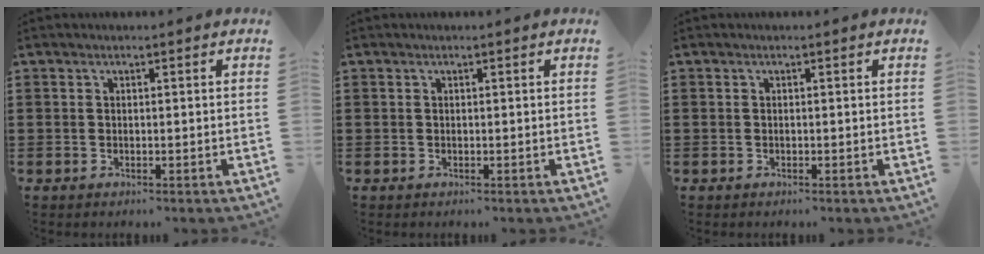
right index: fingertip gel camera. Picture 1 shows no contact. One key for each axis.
{"total": 0.0}
{"total": 0.0}